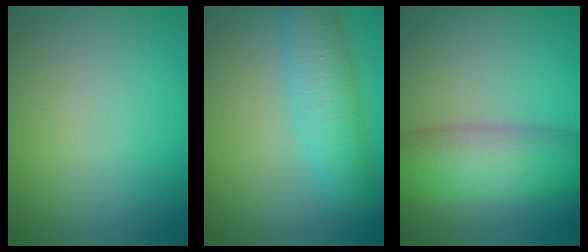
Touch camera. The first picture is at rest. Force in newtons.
{"total": 4.2, "press": 4.2, "slide": 0.2}
{"total": 6.7, "press": 6.7, "slide": 0.2}